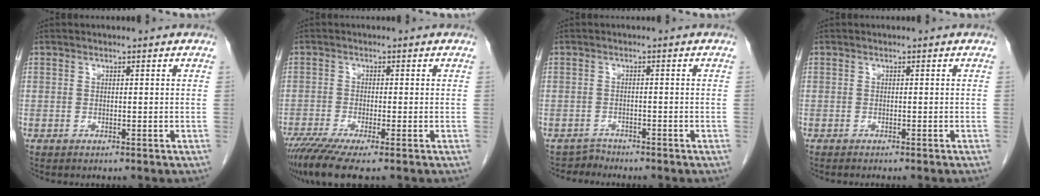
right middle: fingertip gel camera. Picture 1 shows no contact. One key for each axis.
{"total": 6.9, "fx": -5.0, "fy": 0.3, "fz": 4.8, "tx": -0.082, "ty": -0.019, "tz": -0.089}
{"total": 1.6, "fx": -1.3, "fy": 0.1, "fz": -1.0, "tx": 0.022, "ty": -0.006, "tz": -0.025}
{"total": 1.9, "fx": -1.7, "fy": -0.2, "fz": 1.0, "tx": -0.011, "ty": 0.003, "tz": -0.018}